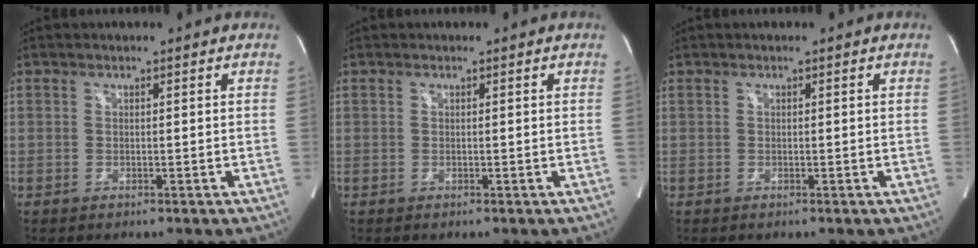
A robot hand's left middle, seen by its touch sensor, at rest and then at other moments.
{"total": 0.0}
{"total": 0.0}